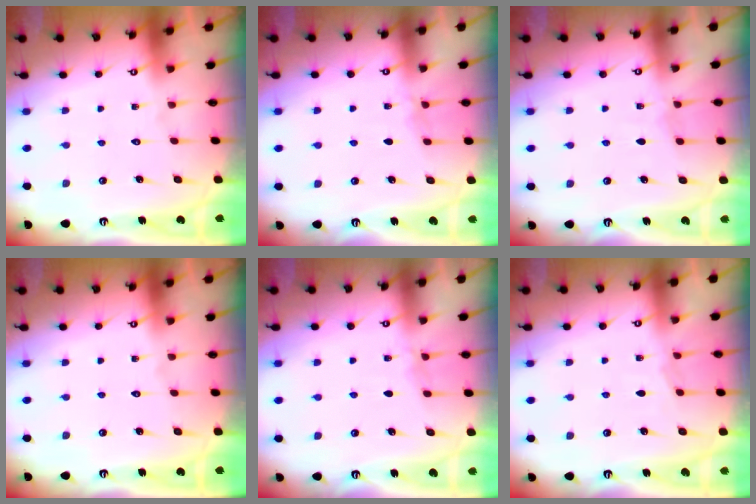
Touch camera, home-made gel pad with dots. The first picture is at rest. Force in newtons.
{"total": 2.8, "press": 2.6, "slide": 0.9}
{"total": 2.1, "press": 2.1, "slide": 0.3}
{"total": 0.0}
{"total": 2.8, "press": 2.6, "slide": 0.9}
{"total": 3.2, "press": 3.1, "slide": 0.4}